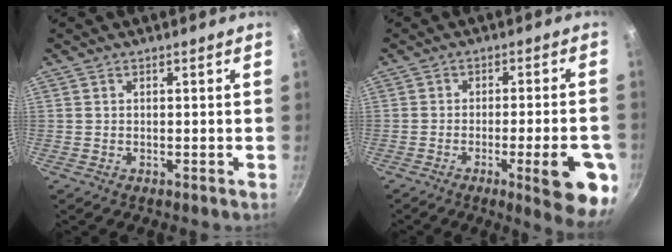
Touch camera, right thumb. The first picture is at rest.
{"total": 12.8, "force": [-4.8, 2.9, 11.5], "torque": [-0.123, 0.016, -0.060]}